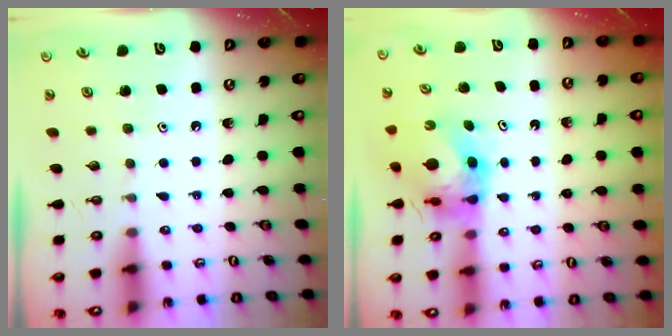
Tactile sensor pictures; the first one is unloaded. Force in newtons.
{"total": 7.6, "press": 7.6, "slide": 0.6}